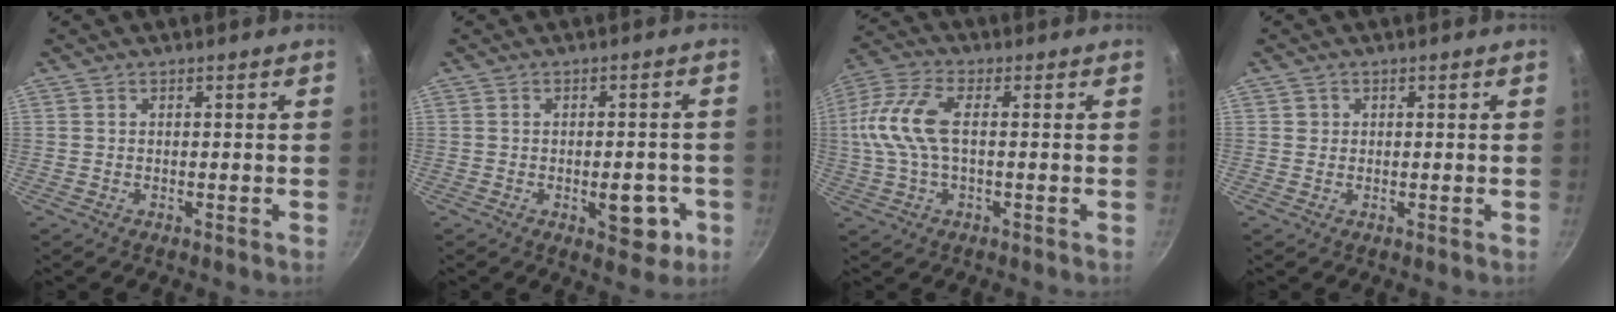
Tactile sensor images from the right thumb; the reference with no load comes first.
{"total": 7.5, "force": [-2.3, 3.7, 6.1], "torque": [-0.053, 0.008, -0.024]}
{"total": 11.7, "force": [0.5, 5.7, 10.2], "torque": [-0.225, 0.021, -0.003]}
{"total": 1.0, "force": [0.2, 1.0, 0.1], "torque": [0.006, 0.003, 0.001]}